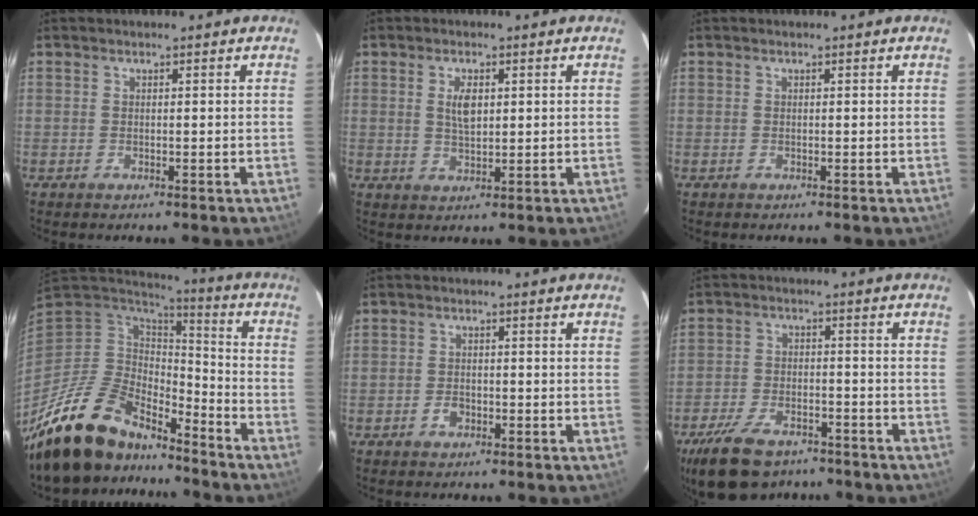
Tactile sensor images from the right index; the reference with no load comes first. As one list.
[{"total": 4.0, "force": [1.0, 2.0, 3.3], "torque": [-0.060, 0.001, 0.020]}, {"total": 0.0}, {"total": 19.2, "force": [-15.7, 7.3, 8.5], "torque": [-0.181, -0.023, -0.275]}, {"total": 2.3, "force": [-1.2, 1.7, 1.1], "torque": [-0.021, 0.004, -0.020]}, {"total": 13.9, "force": [-10.1, 6.9, 6.7], "torque": [-0.161, -0.008, -0.166]}]